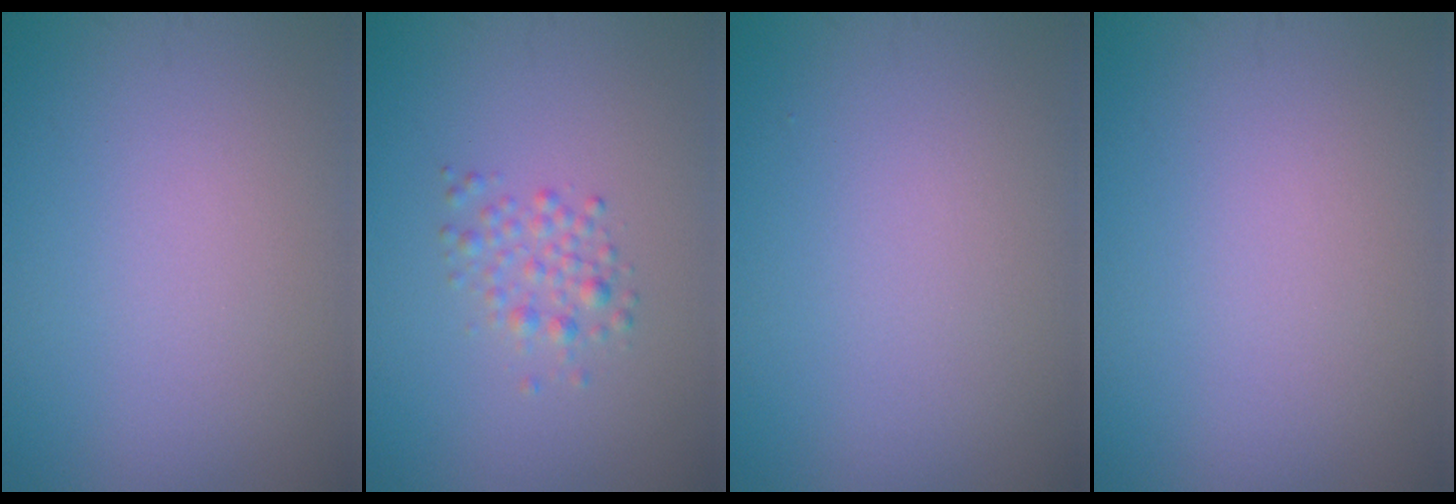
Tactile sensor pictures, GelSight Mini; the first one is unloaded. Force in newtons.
{"total": 1.8, "press": 1.8, "slide": 0.0}
{"total": 0.0}
{"total": 0.0}